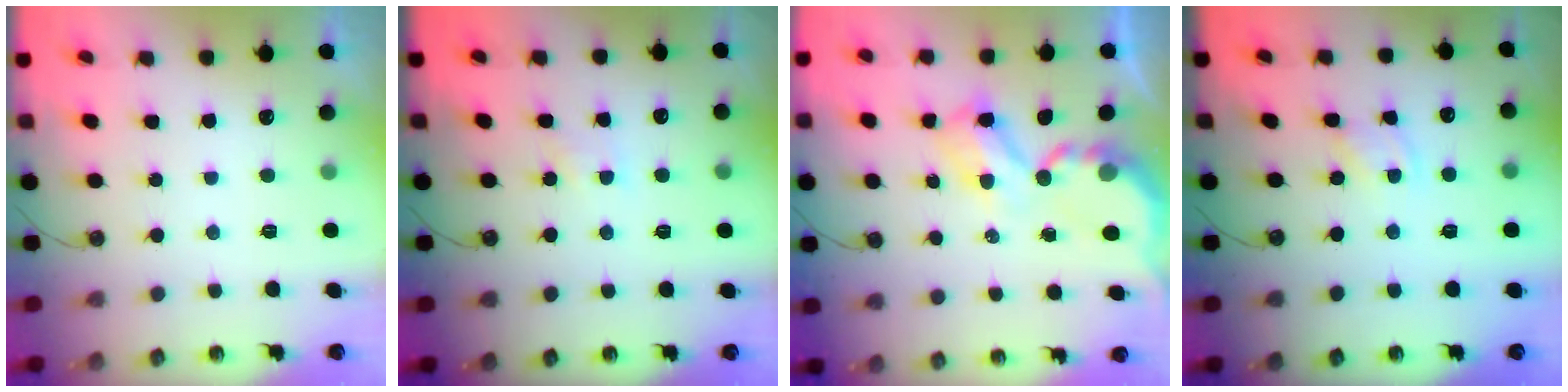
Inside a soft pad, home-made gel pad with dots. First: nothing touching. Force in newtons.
{"total": 4.0, "press": 4.0, "slide": 0.4}
{"total": 6.9, "press": 6.9, "slide": 0.5}
{"total": 2.9, "press": 2.8, "slide": 0.5}